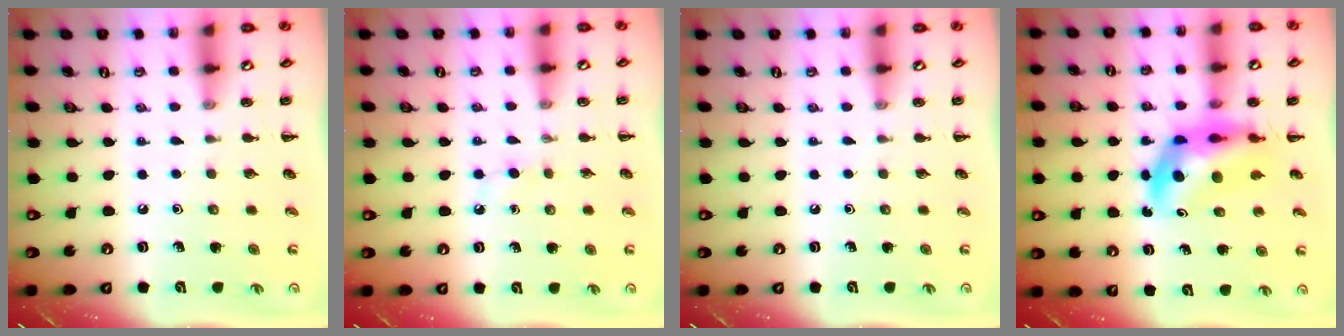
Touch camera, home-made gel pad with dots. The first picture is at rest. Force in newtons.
{"total": 2.5, "press": 2.3, "slide": 1.0}
{"total": 0.0}
{"total": 10.4, "press": 10.0, "slide": 2.9}